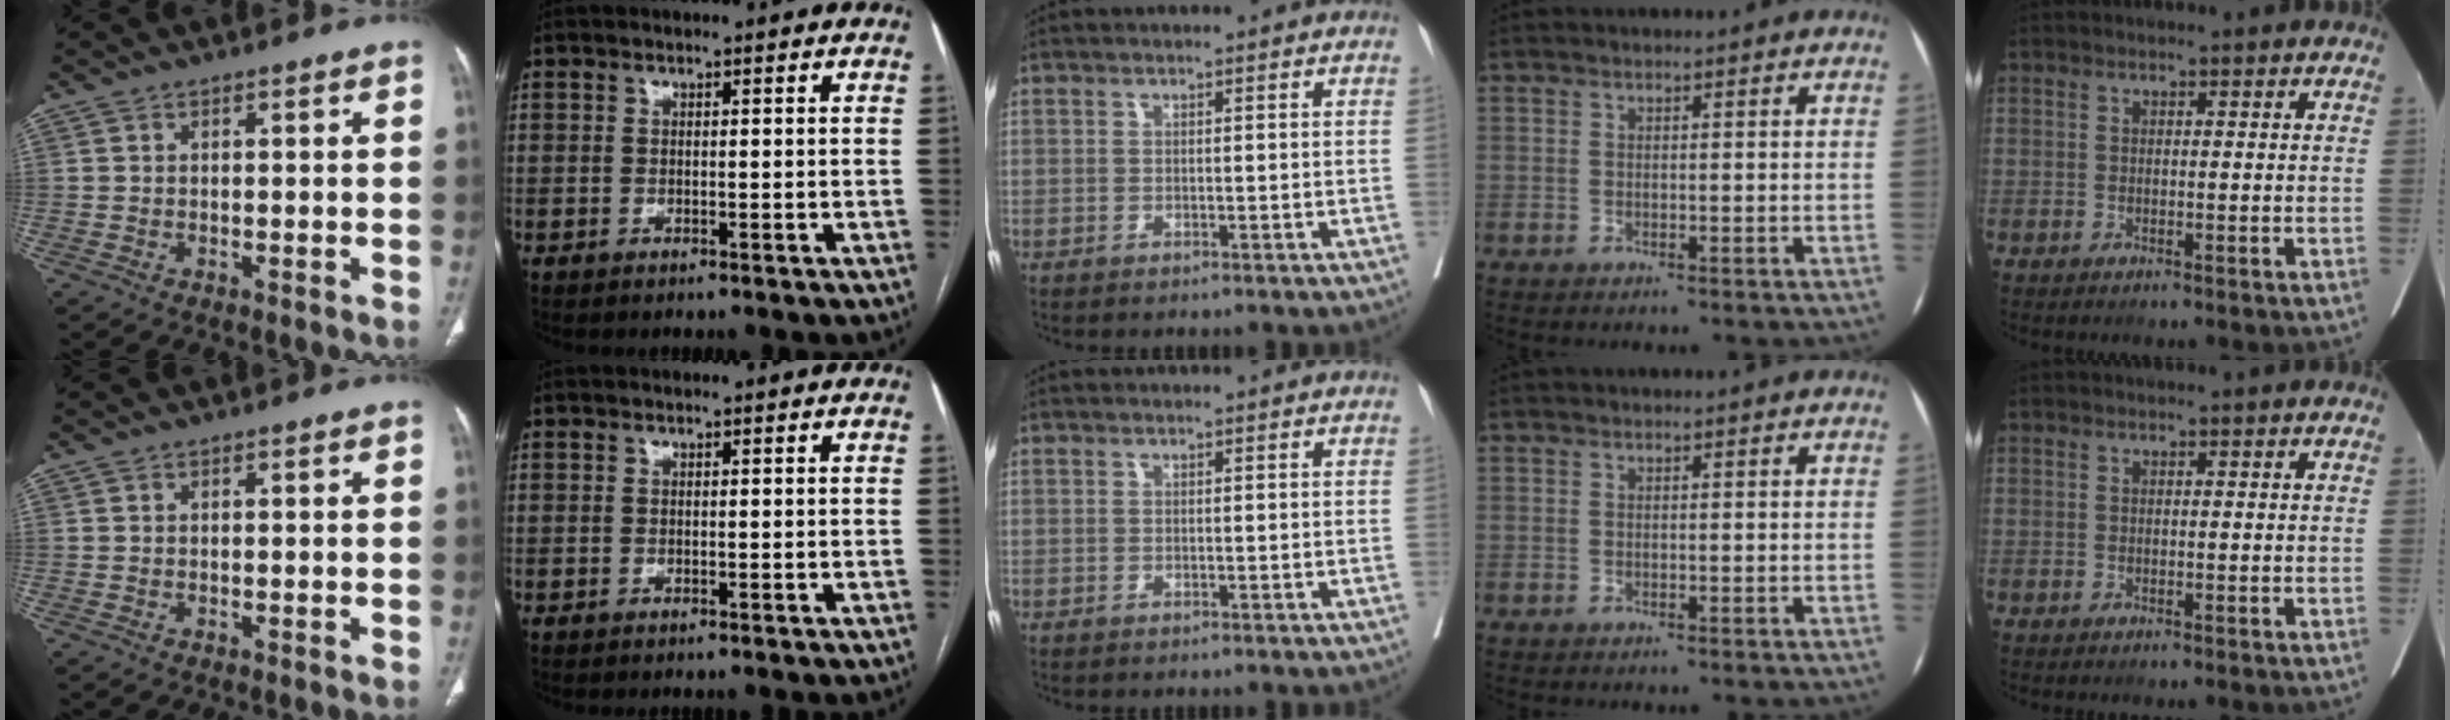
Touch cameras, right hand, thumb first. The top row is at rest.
{}